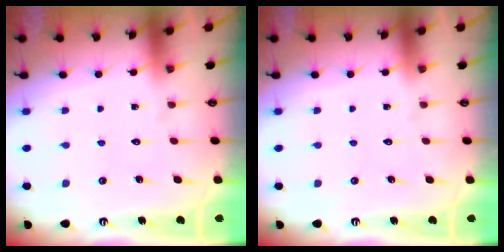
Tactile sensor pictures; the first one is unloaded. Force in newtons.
{"total": 0.0}